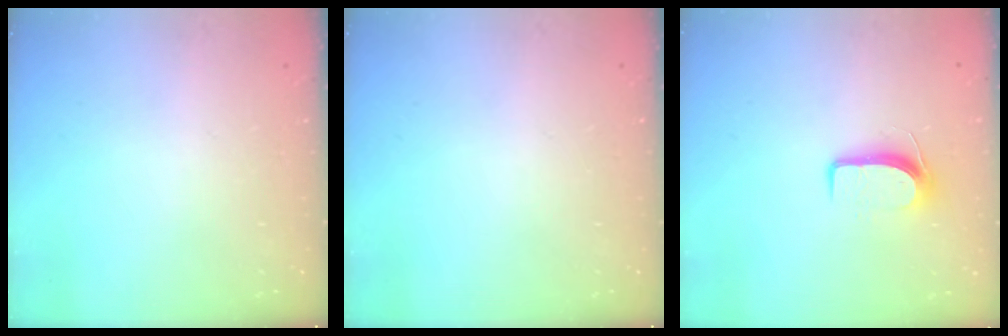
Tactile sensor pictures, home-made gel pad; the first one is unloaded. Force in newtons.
{"total": 0.0}
{"total": 7.9, "press": 7.9, "slide": 0.7}